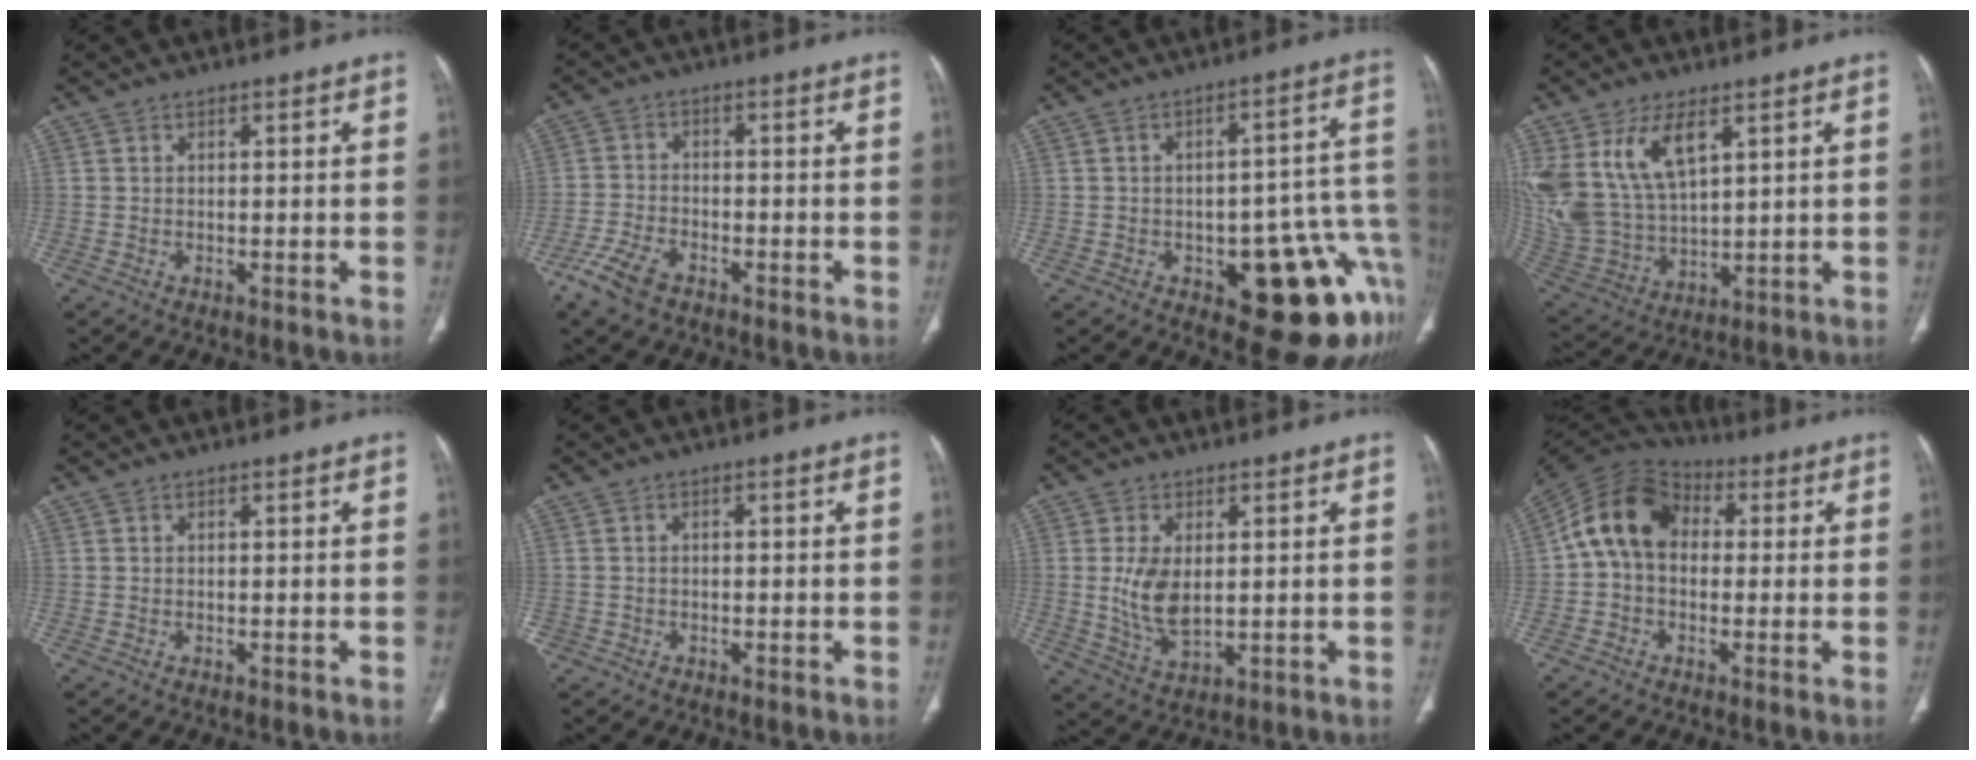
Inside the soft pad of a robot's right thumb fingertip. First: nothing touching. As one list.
[{"total": 6.2, "force": [-4.2, 2.9, 3.4], "torque": [-0.081, 0.011, -0.081]}, {"total": 18.4, "force": [-6.8, 7.8, 15.3], "torque": [-0.106, 0.053, -0.068]}, {"total": 16.4, "force": [7.4, 8.7, 11.8], "torque": [-0.236, -0.027, 0.162]}, {"total": 0.0}, {"total": 1.1, "force": [-0.4, 1.0, 0.1], "torque": [0.005, 0.006, -0.008]}, {"total": 7.9, "force": [0.8, 4.3, 6.6], "torque": [-0.125, -0.014, 0.027]}, {"total": 12.3, "force": [0.9, 9.1, 8.1], "torque": [-0.136, 0.036, 0.001]}]